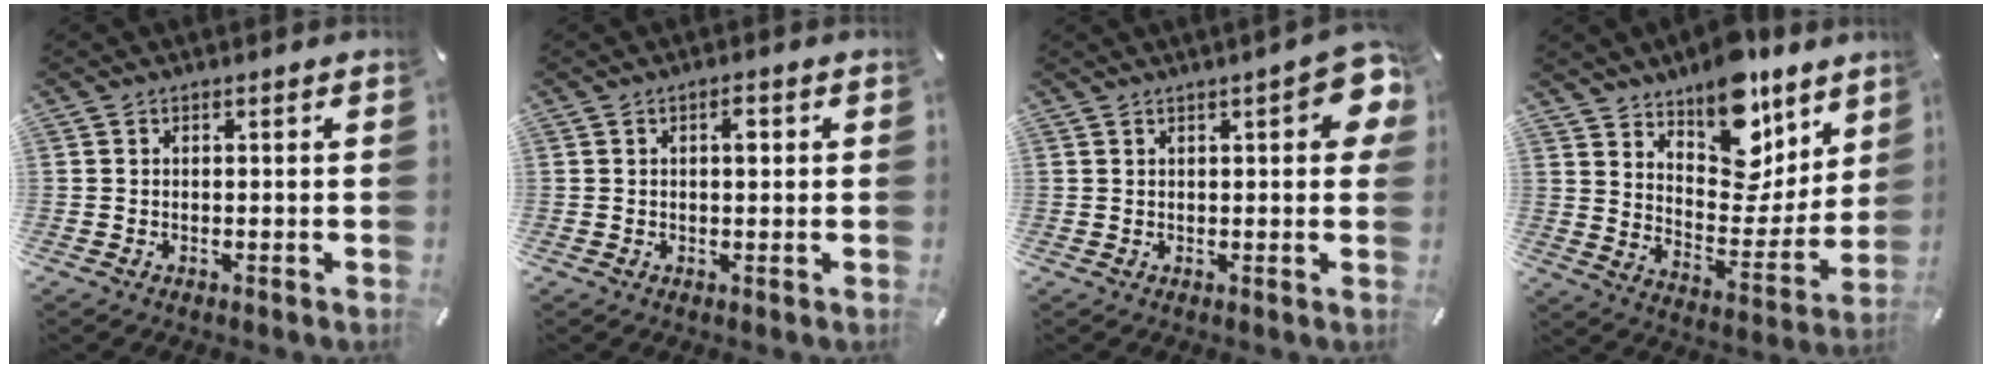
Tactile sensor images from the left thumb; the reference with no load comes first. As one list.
[{"total": 2.6, "force": [0.6, 1.2, 2.2], "torque": [-0.031, 0.002, 0.004]}, {"total": 8.0, "force": [2.6, 2.6, 7.1], "torque": [-0.093, -0.005, 0.038]}, {"total": 15.0, "force": [11.7, 7.7, 5.5], "torque": [-0.067, -0.108, 0.205]}]